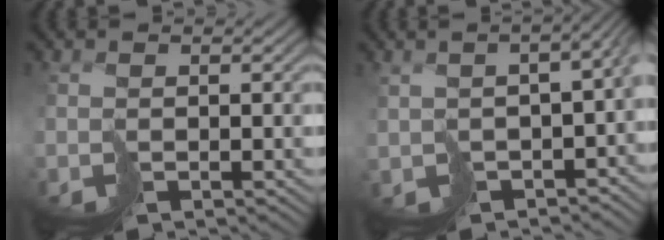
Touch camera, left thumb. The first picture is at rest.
{"total": 7.5, "force": [-2.1, 3.8, 6.1], "torque": [-0.106, -0.035, -0.010]}